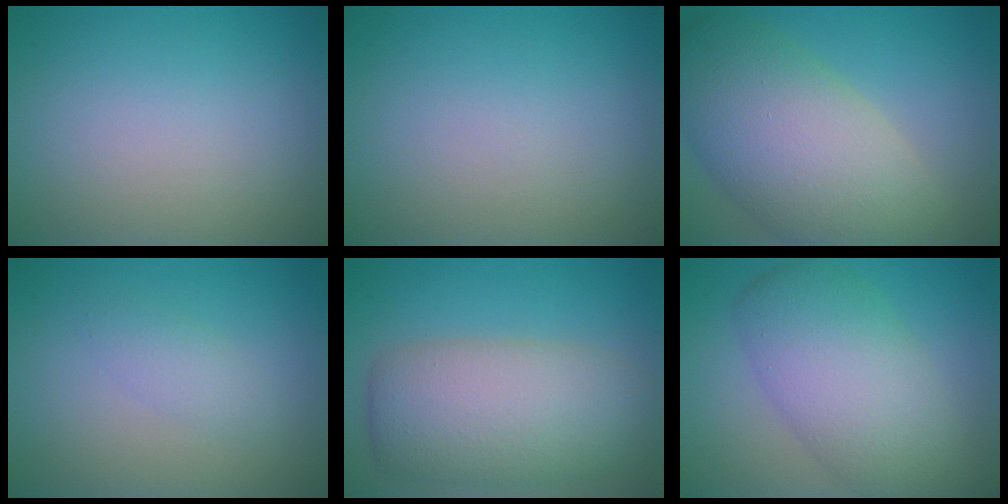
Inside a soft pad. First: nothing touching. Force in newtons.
{"total": 0.0}
{"total": 10.9, "press": 10.9, "slide": 0.8}
{"total": 1.5, "press": 1.5, "slide": 0.1}
{"total": 8.0, "press": 8.0, "slide": 0.5}
{"total": 7.9, "press": 7.9, "slide": 0.3}